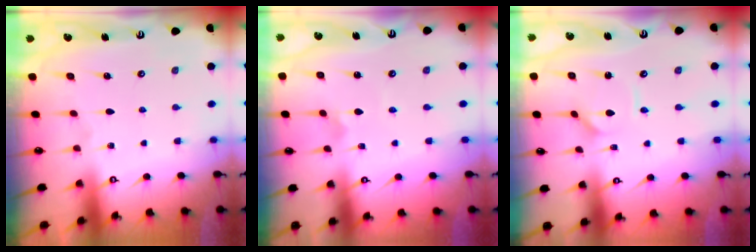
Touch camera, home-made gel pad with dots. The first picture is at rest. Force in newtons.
{"total": 2.5, "press": 2.5, "slide": 0.0}
{"total": 1.8, "press": 1.8, "slide": 0.2}